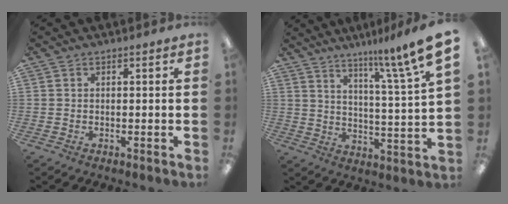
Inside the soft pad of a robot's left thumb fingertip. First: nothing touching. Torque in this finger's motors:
{"motor_torque": [0.40, 0.15, 0.88, -0.58, 0.24]}